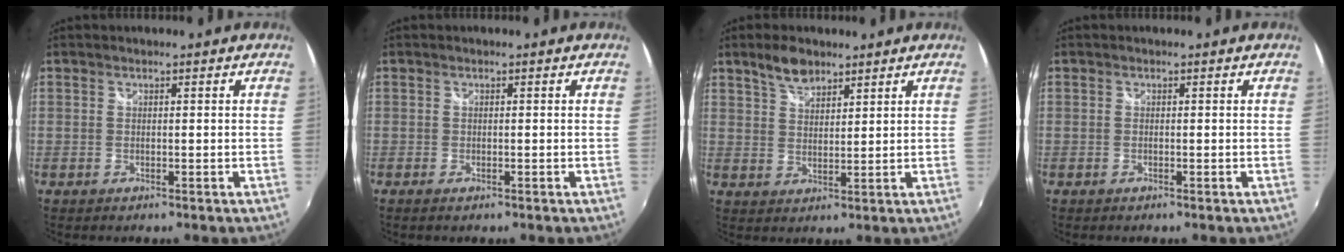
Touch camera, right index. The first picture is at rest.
{"total": 0.8, "force": [-0.5, 0.3, 0.4], "torque": [-0.010, -0.004, -0.011]}
{"total": 5.3, "force": [4.0, 2.3, 2.6], "torque": [-0.041, 0.007, 0.073]}
{"total": 0.0}